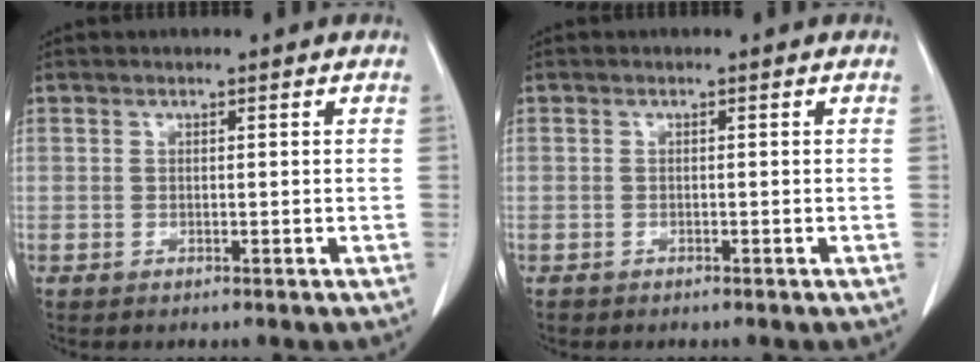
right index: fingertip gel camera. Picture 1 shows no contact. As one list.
[{"total": 0.6, "force": [-0.3, 0.5, -0.1], "torque": [-0.003, 0.004, -0.008]}]